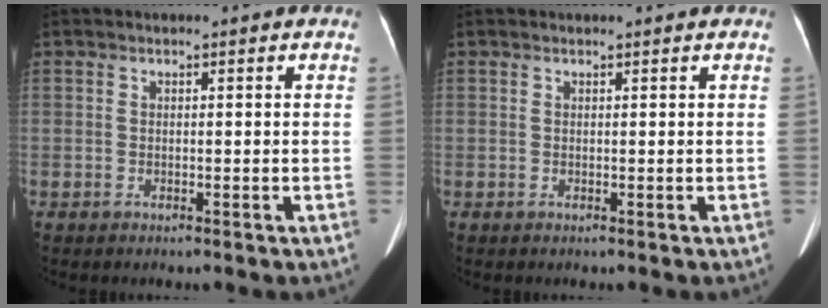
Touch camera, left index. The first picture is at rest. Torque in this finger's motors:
{"motor_torque": [0.03, 0.00, -0.14, 0.00]}